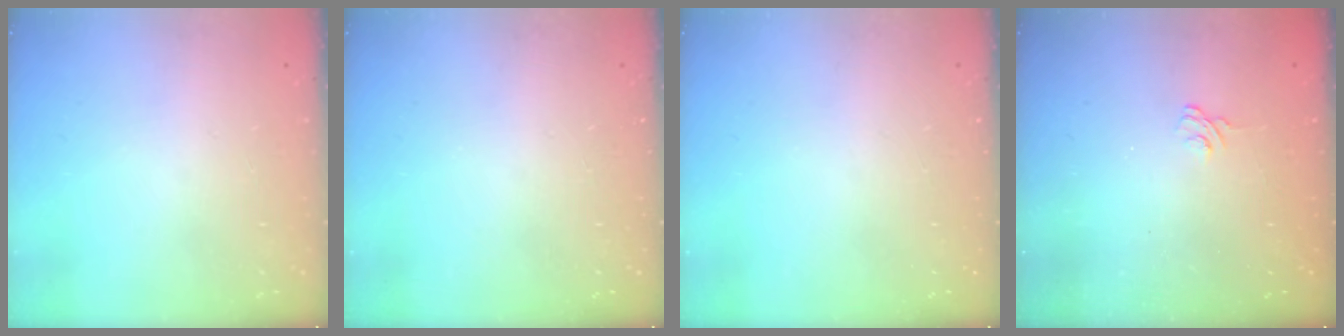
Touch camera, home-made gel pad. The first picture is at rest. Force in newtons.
{"total": 0.0}
{"total": 0.0}
{"total": 2.5, "press": 2.1, "slide": 1.3}